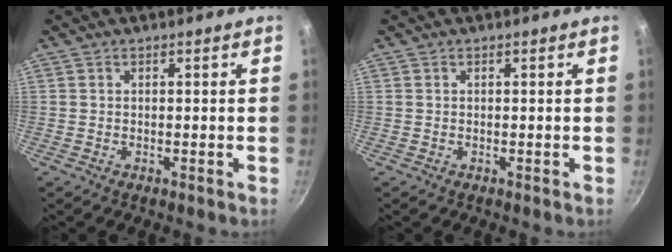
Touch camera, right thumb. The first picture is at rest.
{"total": 0.0}